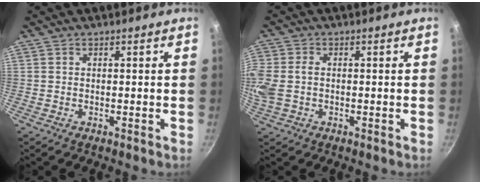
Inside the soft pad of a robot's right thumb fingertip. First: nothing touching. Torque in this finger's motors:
{"motor_torque": [1.93, 1.89, 1.35, -0.46, 0.61]}